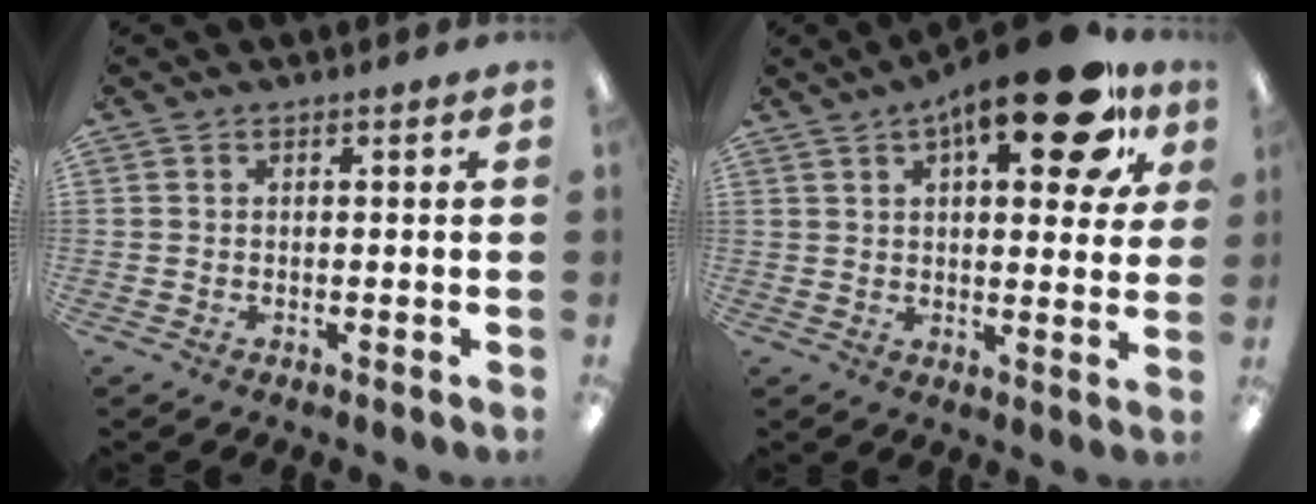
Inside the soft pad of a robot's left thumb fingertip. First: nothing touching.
{"total": 20.3, "force": [10.5, 7.7, 15.6], "torque": [-0.214, -0.039, 0.157]}